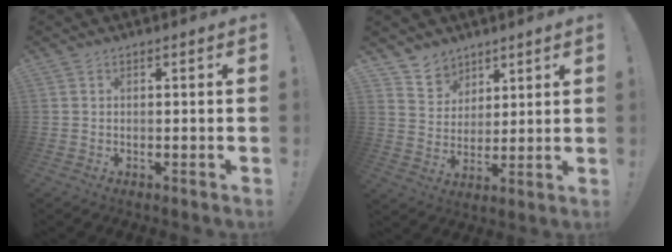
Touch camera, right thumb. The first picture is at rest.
{"total": 7.5, "force": [5.5, 5.1, 0.1], "torque": [-0.007, -0.053, 0.109]}